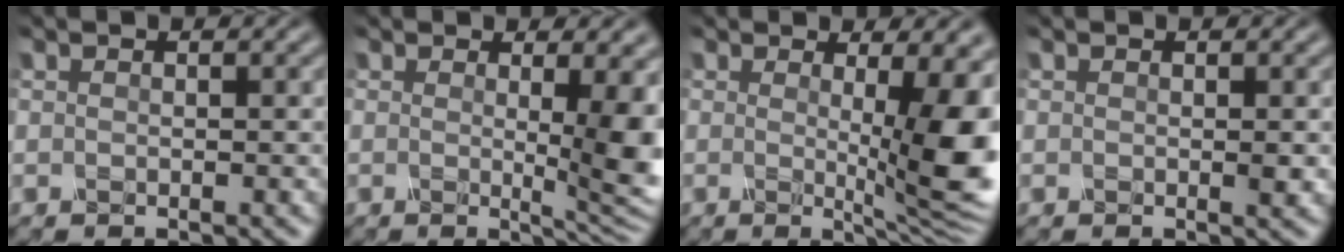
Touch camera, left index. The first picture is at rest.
{"total": 6.4, "force": [0.8, 1.7, 6.1], "torque": [-0.071, -0.011, 0.013]}
{"total": 8.3, "force": [0.4, 1.9, 8.0], "torque": [-0.104, -0.013, 0.005]}
{"total": 0.5, "force": [0.1, 0.2, 0.5], "torque": [-0.011, -0.001, 0.003]}